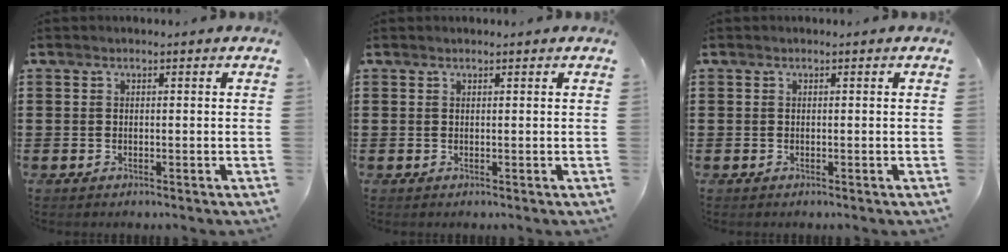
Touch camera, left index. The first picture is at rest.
{"total": 0.0}
{"total": 0.0}